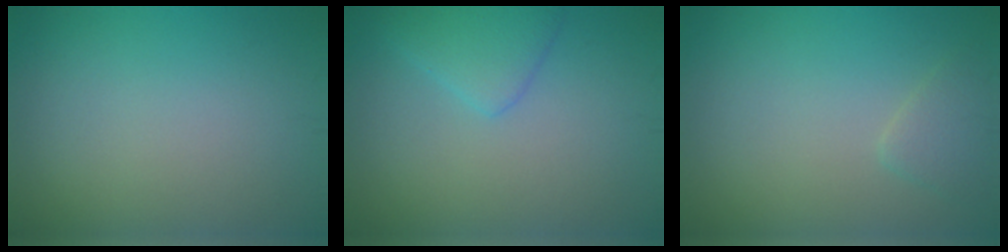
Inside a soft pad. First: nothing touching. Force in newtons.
{"total": 2.8, "press": 2.8, "slide": 0.1}
{"total": 1.6, "press": 1.6, "slide": 0.2}